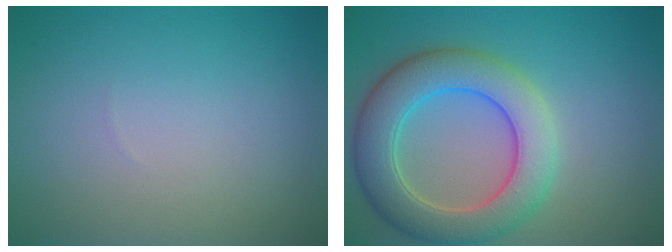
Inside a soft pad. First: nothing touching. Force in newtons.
{"total": 7.2, "press": 7.2, "slide": 0.5}